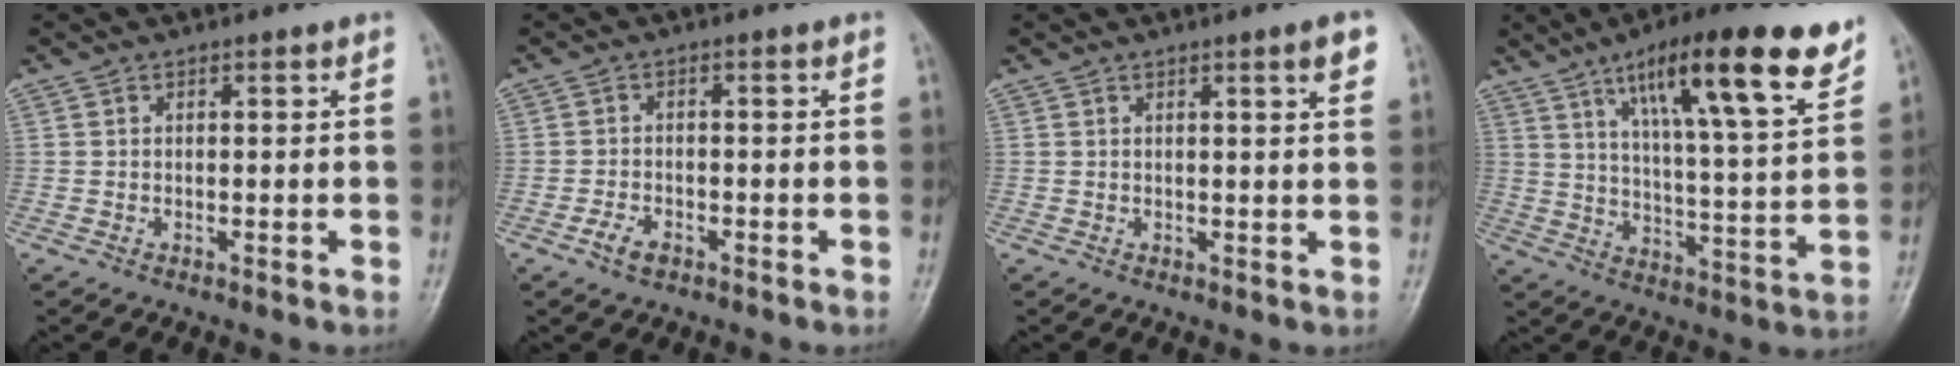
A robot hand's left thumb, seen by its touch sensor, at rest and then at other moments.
{"total": 3.1, "force": [-1.9, 1.7, 1.8], "torque": [-0.037, 0.011, -0.033]}
{"total": 3.2, "force": [1.6, 0.1, 2.7], "torque": [-0.035, -0.007, 0.023]}
{"total": 20.4, "force": [12.0, 4.0, 15.9], "torque": [-0.223, -0.041, 0.190]}